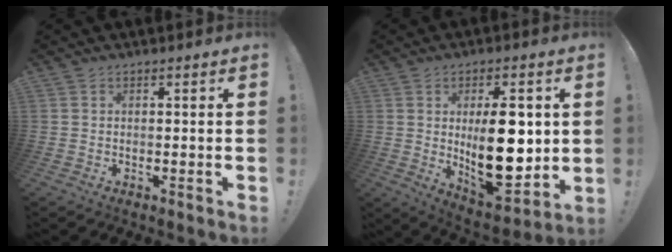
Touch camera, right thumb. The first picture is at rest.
{"total": 19.5, "force": [1.6, 9.2, 17.2], "torque": [-0.261, -0.027, 0.030]}